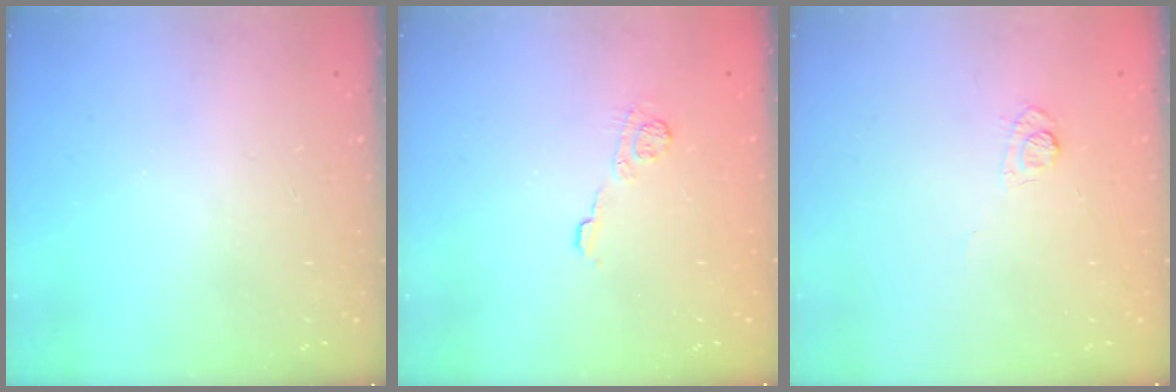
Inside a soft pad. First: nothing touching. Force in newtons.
{"total": 6.9, "press": 6.9, "slide": 0.4}
{"total": 6.4, "press": 6.1, "slide": 1.6}